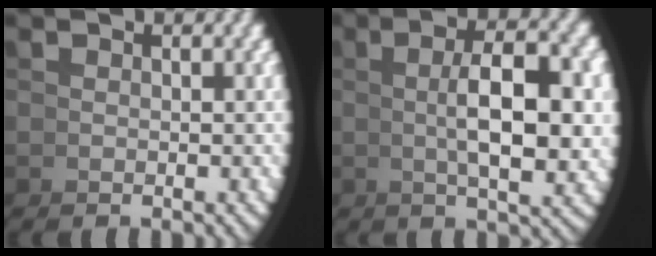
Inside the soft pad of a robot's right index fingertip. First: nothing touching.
{"total": 7.4, "force": [1.6, 2.3, 6.9], "torque": [-0.082, 0.016, 0.021]}